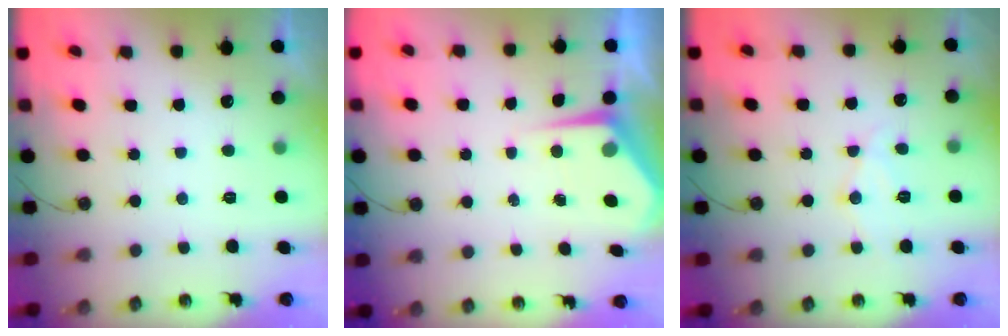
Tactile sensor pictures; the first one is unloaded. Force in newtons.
{"total": 4.8, "press": 4.8, "slide": 0.4}
{"total": 8.9, "press": 8.8, "slide": 0.8}